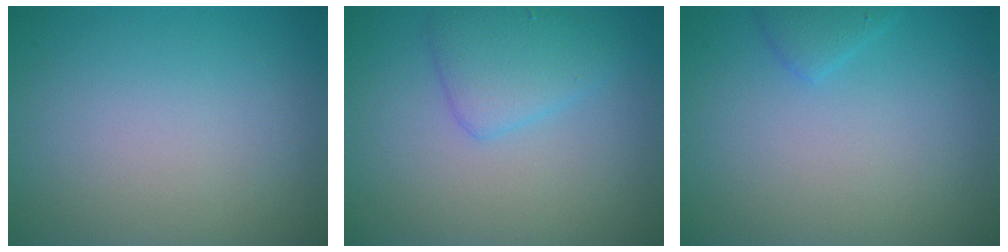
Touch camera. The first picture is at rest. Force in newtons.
{"total": 3.1, "press": 3.1, "slide": 0.1}
{"total": 1.2, "press": 1.2, "slide": 0.2}